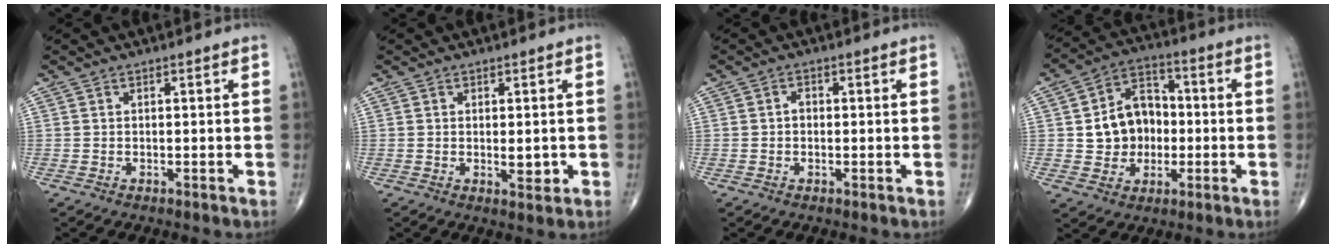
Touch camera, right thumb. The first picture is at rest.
{"total": 2.7, "force": [-0.2, 1.3, 2.3], "torque": [-0.030, -0.007, 0.002]}
{"total": 1.3, "force": [-0.1, 1.0, 0.8], "torque": [-0.005, 0.005, -0.004]}
{"total": 11.3, "force": [-0.5, 9.4, 6.2], "torque": [-0.063, 0.026, -0.008]}